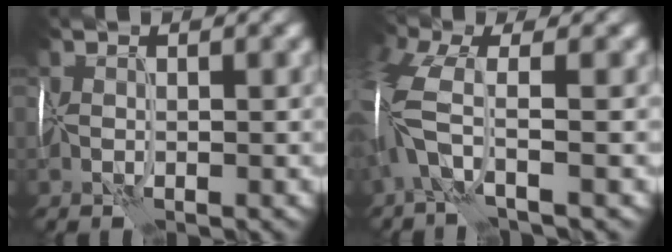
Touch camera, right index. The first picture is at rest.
{"total": 5.3, "force": [-1.0, 2.0, 4.8], "torque": [-0.131, 0.015, -0.040]}